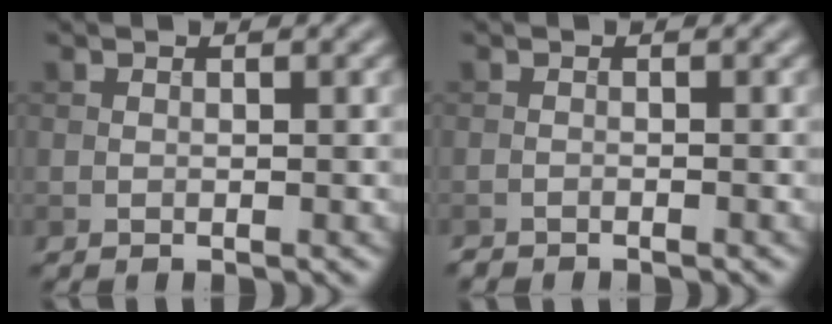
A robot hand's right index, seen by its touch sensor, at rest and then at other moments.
{"total": 0.9, "force": [-0.9, 0.0, 0.0], "torque": [0.002, -0.004, -0.020]}